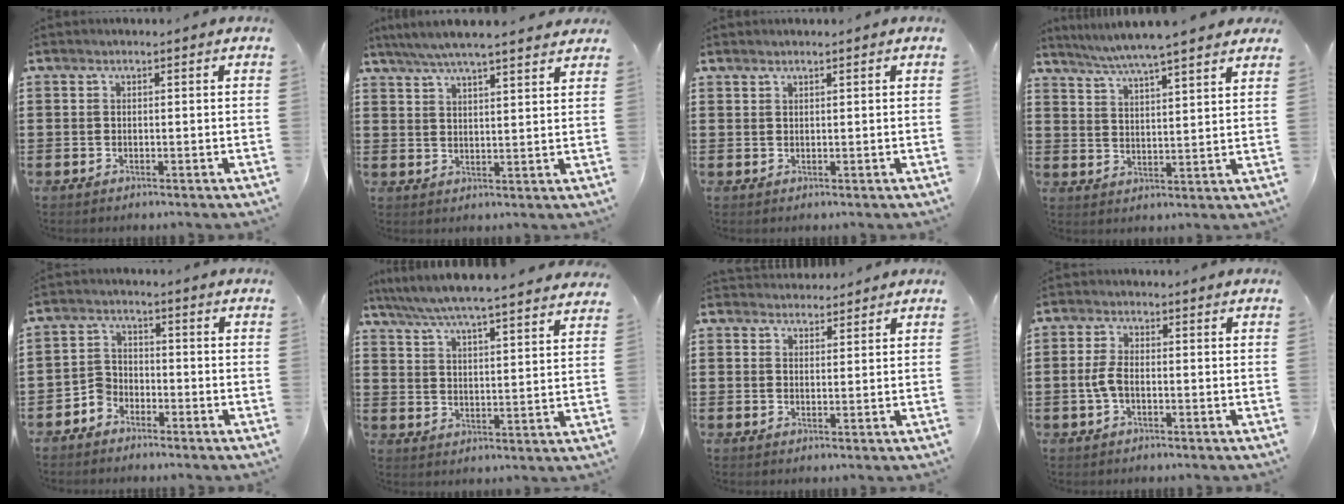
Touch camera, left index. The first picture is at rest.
{"total": 4.9, "force": [4.4, 0.1, 2.2], "torque": [-0.056, -0.016, 0.076]}
{"total": 0.9, "force": [0.8, 0.1, 0.2], "torque": [-0.007, -0.001, 0.017]}
{"total": 5.3, "force": [4.9, -0.6, 2.1], "torque": [-0.058, -0.023, 0.084]}
{"total": 3.3, "force": [-2.8, 1.8, 0.3], "torque": [-0.016, 0.007, -0.059]}
{"total": 5.9, "force": [5.6, -0.6, 1.9], "torque": [-0.062, -0.040, 0.094]}
{"total": 2.4, "force": [2.3, 0.6, -0.2], "torque": [0.007, -0.004, 0.043]}
{"total": 3.3, "force": [-0.7, 1.5, 2.9], "torque": [-0.076, -0.002, -0.019]}